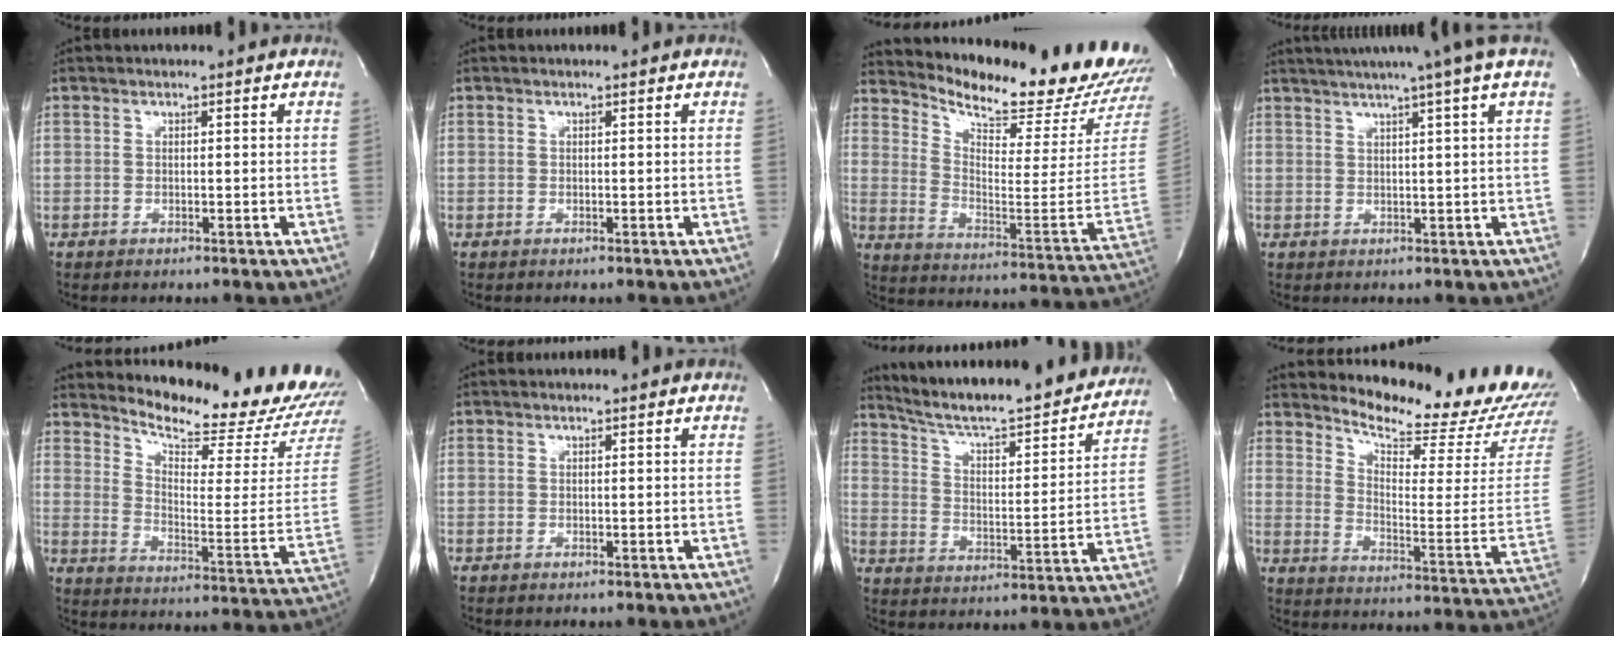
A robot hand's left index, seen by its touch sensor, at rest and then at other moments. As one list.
[{"total": 0.0}, {"total": 22.8, "force": [21.2, 2.3, 8.1], "torque": [-0.144, -0.111, 0.281]}, {"total": 10.4, "force": [7.7, -1.9, 6.6], "torque": [-0.106, 0.005, 0.094]}, {"total": 19.1, "force": [18.4, 0.8, 4.8], "torque": [-0.086, -0.124, 0.234]}, {"total": 0.0}, {"total": 24.1, "force": [21.8, 2.7, 9.8], "torque": [-0.153, -0.038, 0.300]}, {"total": 19.0, "force": [18.3, 0.9, 4.9], "torque": [-0.086, -0.128, 0.229]}]